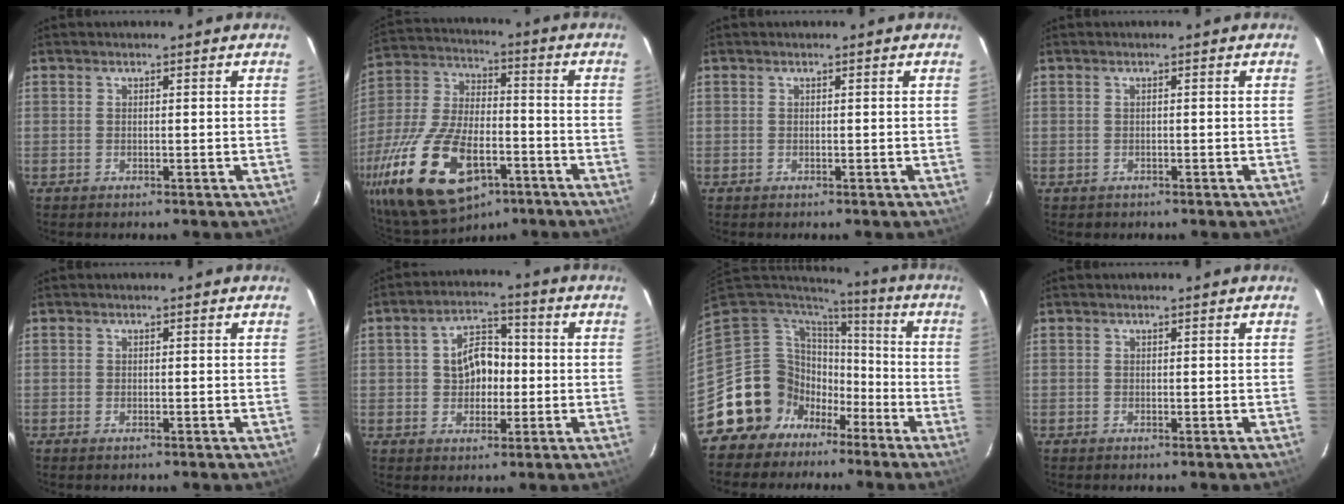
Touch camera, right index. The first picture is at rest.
{"total": 24.3, "force": [-12.1, 12.6, 16.9], "torque": [-0.366, -0.027, -0.200]}
{"total": 0.0}
{"total": 0.7, "force": [-0.4, 0.6, 0.1], "torque": [-0.002, 0.003, -0.001]}
{"total": 0.6, "force": [-0.5, 0.3, 0.3], "torque": [-0.007, -0.001, -0.009]}
{"total": 7.6, "force": [-0.2, 5.7, 5.1], "torque": [-0.090, 0.025, 0.005]}
{"total": 14.1, "force": [-7.4, 11.8, 2.0], "torque": [-0.059, 0.049, -0.128]}
{"total": 0.0}